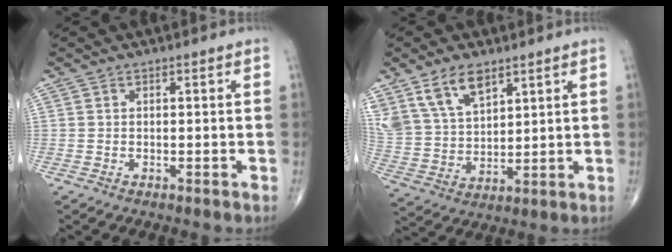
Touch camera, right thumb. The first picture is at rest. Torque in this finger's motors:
{"motor_torque": [-0.94, 1.17, 1.12, 1.09, 0.12]}